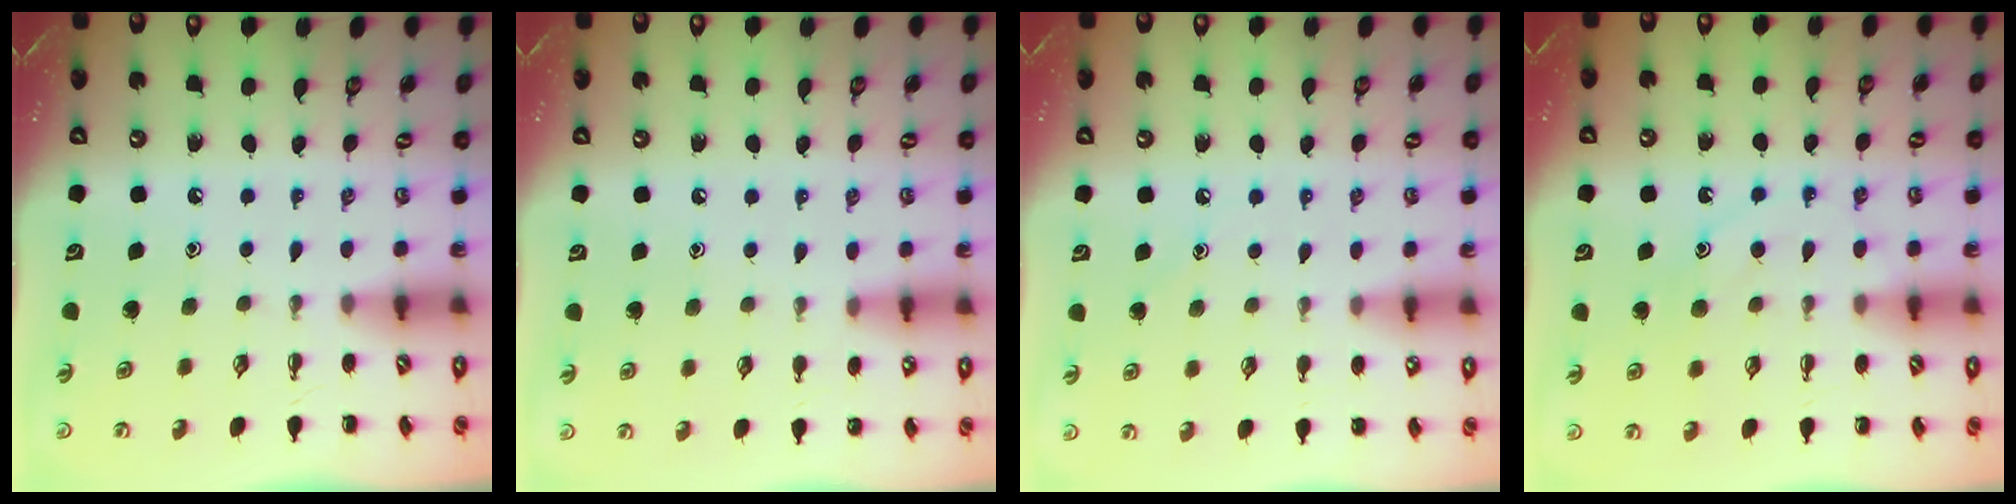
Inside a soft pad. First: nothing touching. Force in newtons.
{"total": 5.1, "press": 4.8, "slide": 1.7}
{"total": 6.6, "press": 6.3, "slide": 1.9}
{"total": 11.1, "press": 11.1, "slide": 0.5}